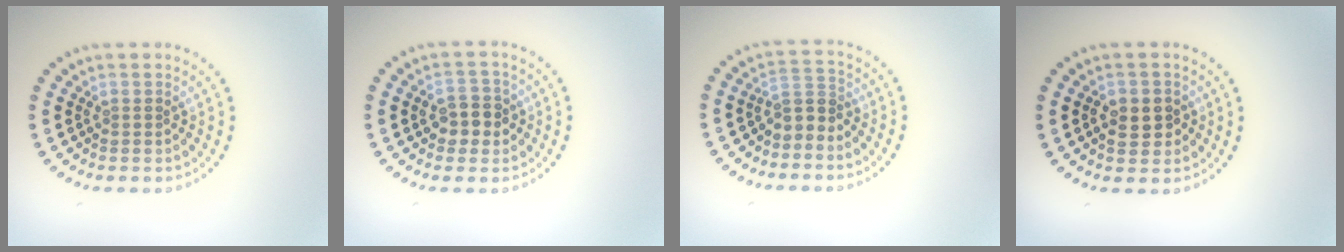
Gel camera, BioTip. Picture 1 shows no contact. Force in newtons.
{"total": 2.8, "press": 2.8, "slide": 0.4}
{"total": 2.1, "press": 1.6, "slide": 1.3}
{"total": 2.8, "press": 2.7, "slide": 0.5}